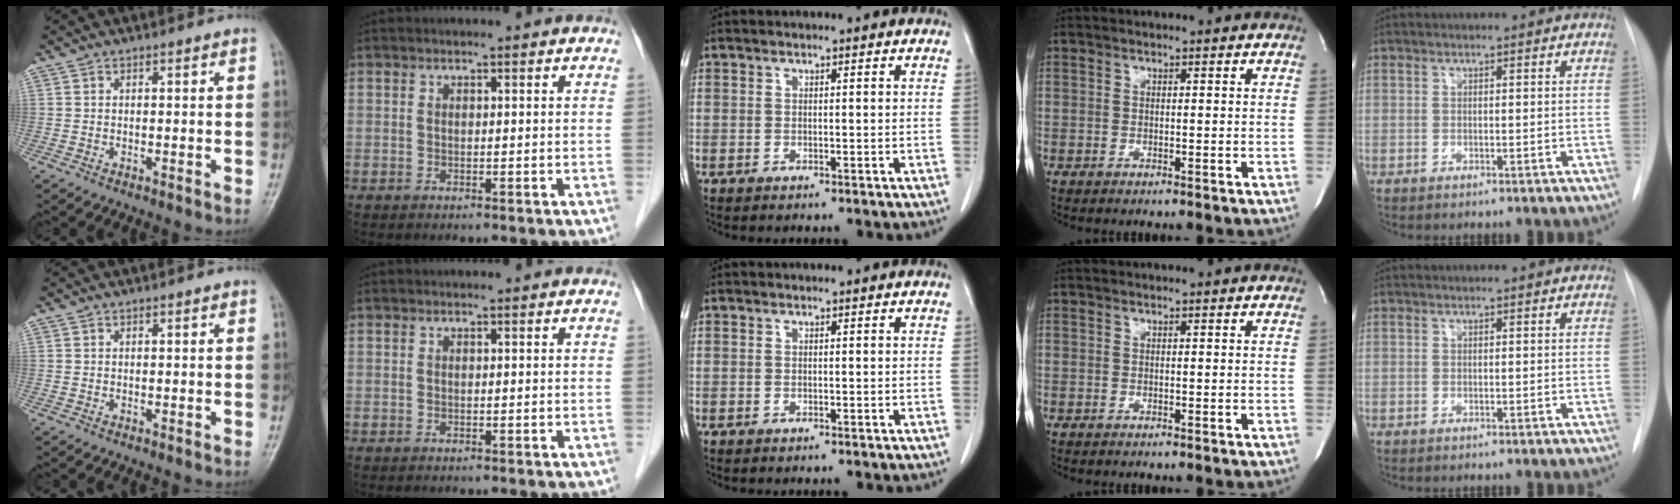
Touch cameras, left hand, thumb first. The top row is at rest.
{}